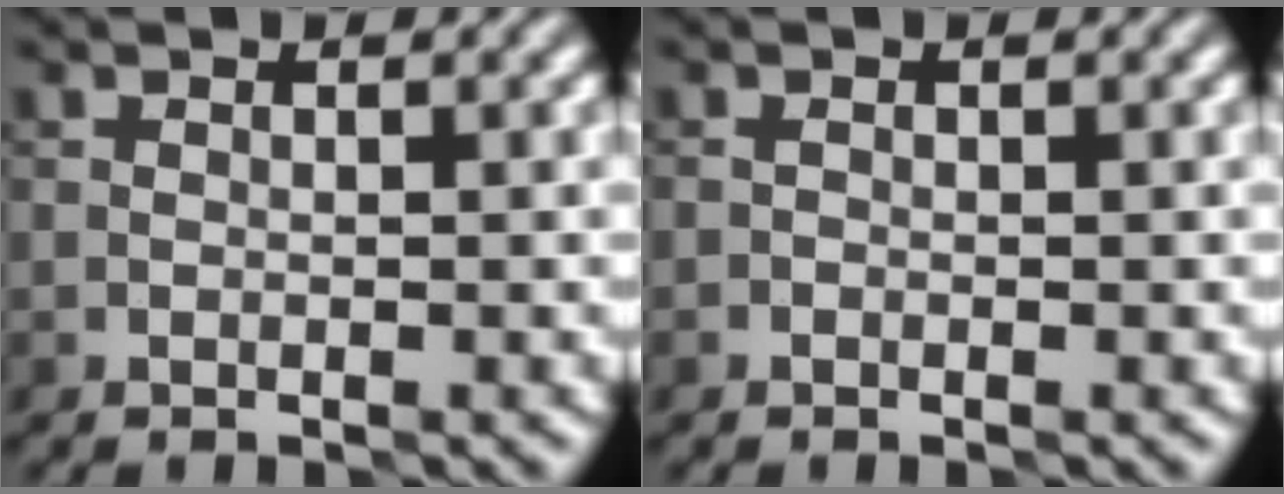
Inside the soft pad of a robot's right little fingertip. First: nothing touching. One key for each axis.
{"total": 0.0}